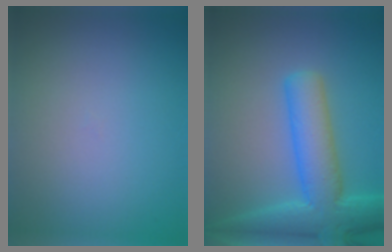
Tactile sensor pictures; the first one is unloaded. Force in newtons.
{"total": 8.1, "press": 8.1, "slide": 0.4}